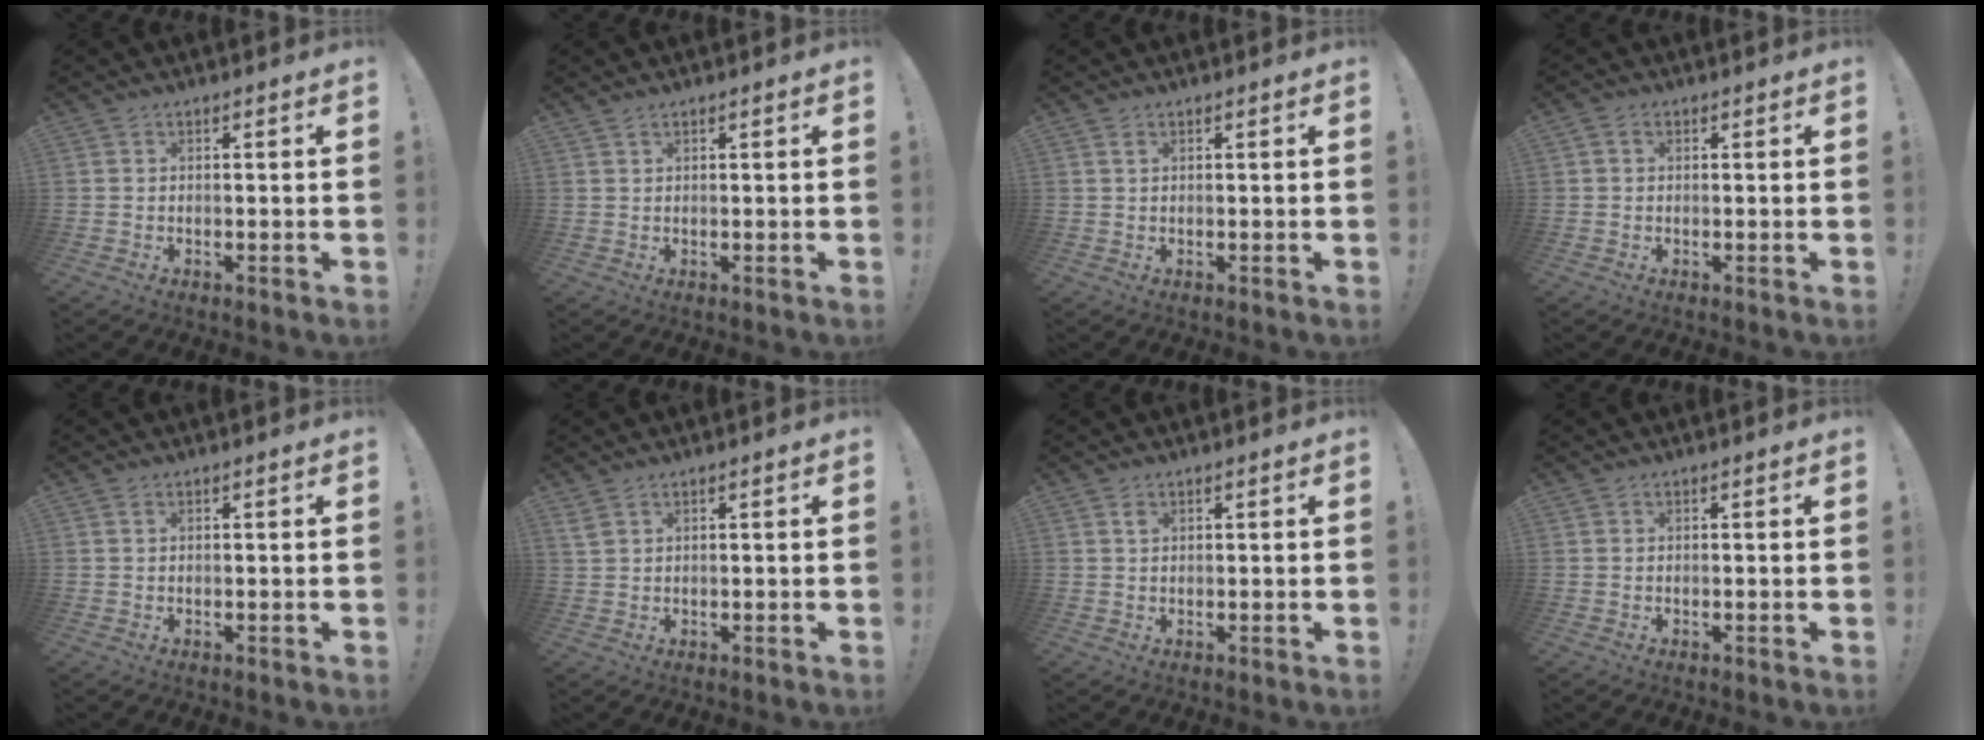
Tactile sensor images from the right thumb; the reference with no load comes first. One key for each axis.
{"total": 1.0, "fx": 0.8, "fy": 0.2, "fz": 0.4, "tx": -0.009, "ty": 0.000, "tz": 0.016}
{"total": 1.2, "fx": 0.6, "fy": 0.4, "fz": 0.9, "tx": -0.013, "ty": 0.000, "tz": 0.010}
{"total": 1.3, "fx": 0.3, "fy": 1.0, "fz": 0.7, "tx": -0.020, "ty": 0.006, "tz": 0.006}
{"total": 0.5, "fx": 0.3, "fy": 0.2, "fz": 0.4, "tx": -0.011, "ty": 0.002, "tz": 0.006}
{"total": 2.4, "fx": 1.4, "fy": 1.0, "fz": 1.6, "tx": -0.035, "ty": -0.002, "tz": 0.029}
{"total": 1.1, "fx": 0.6, "fy": 0.7, "fz": 0.6, "tx": 0.001, "ty": -0.005, "tz": 0.009}
{"total": 0.0}